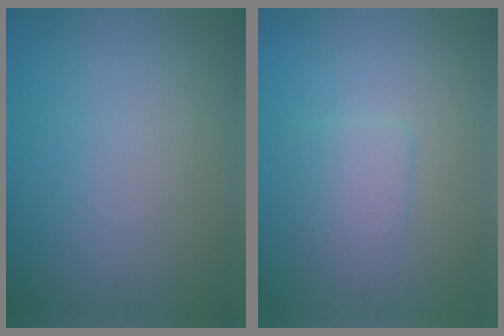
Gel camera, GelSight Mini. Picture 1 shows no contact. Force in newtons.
{"total": 2.4, "press": 2.3, "slide": 0.5}